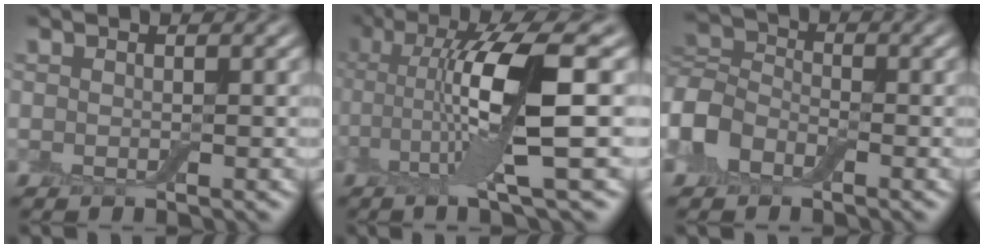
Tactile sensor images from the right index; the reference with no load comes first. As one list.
[{"total": 9.4, "force": [0.9, 2.0, 9.1], "torque": [-0.154, 0.003, 0.018]}, {"total": 4.2, "force": [-1.5, 3.4, 2.1], "torque": [-0.042, 0.011, -0.045]}]